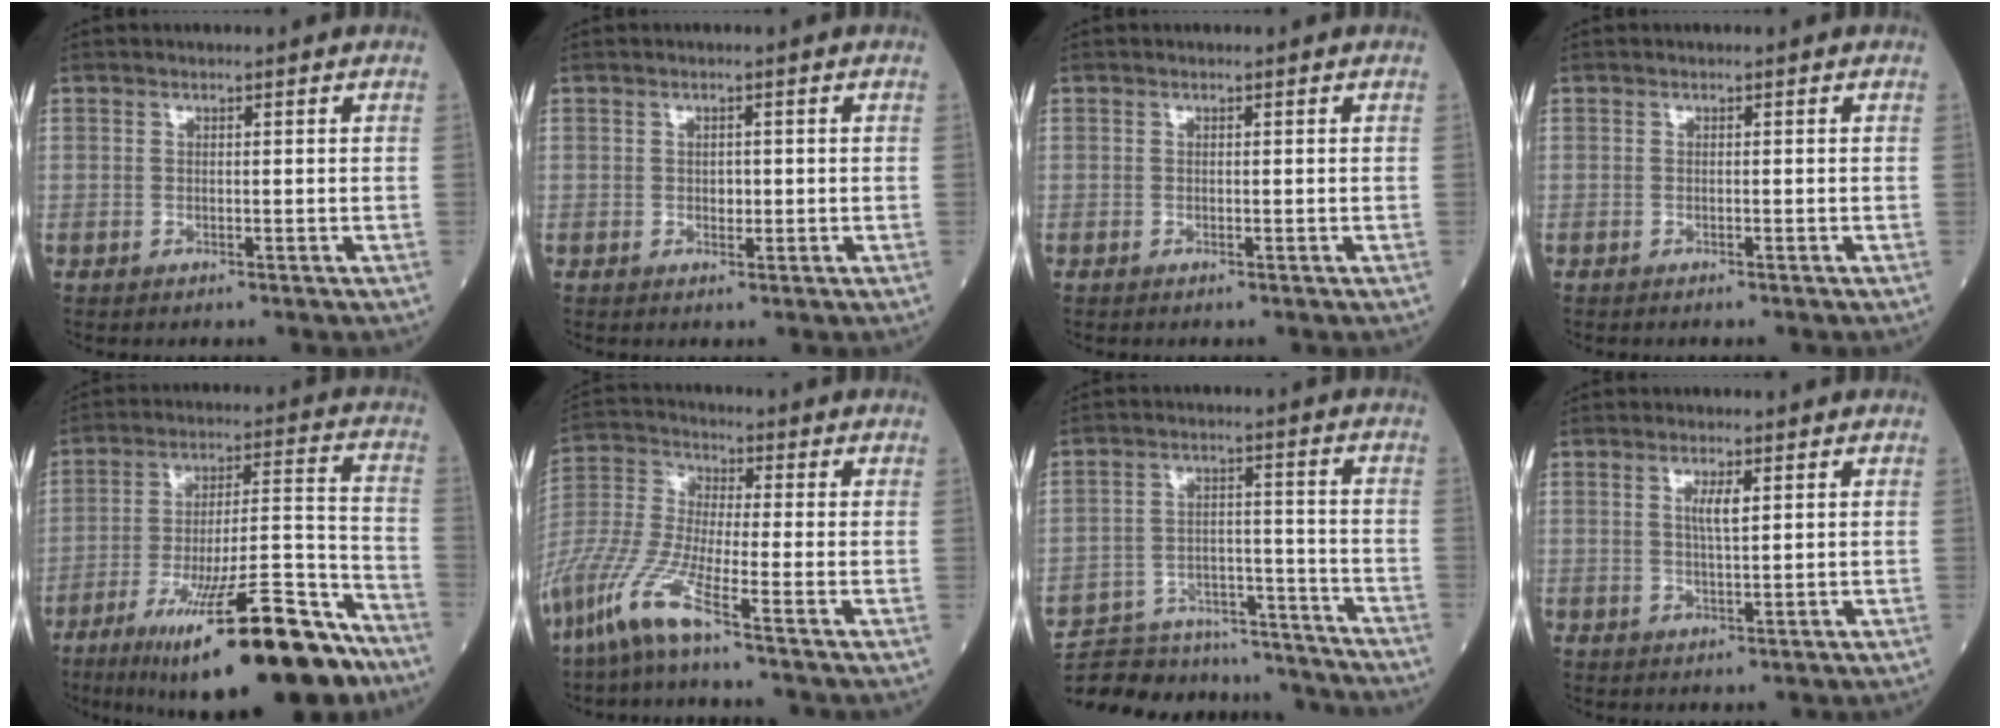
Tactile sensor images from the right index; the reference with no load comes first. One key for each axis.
{"total": 1.2, "fx": -0.1, "fy": 0.9, "fz": 0.8, "tx": -0.011, "ty": 0.001, "tz": 0.000}
{"total": 0.0}
{"total": 0.7, "fx": -0.6, "fy": 0.0, "fz": 0.3, "tx": -0.007, "ty": -0.002, "tz": -0.009}
{"total": 23.3, "fx": -15.7, "fy": 3.4, "fz": 16.8, "tx": -0.211, "ty": 0.001, "tz": -0.250}
{"total": 11.7, "fx": -7.4, "fy": 0.0, "fz": 9.0, "tx": -0.208, "ty": -0.031, "tz": -0.156}
{"total": 22.5, "fx": -21.4, "fy": 4.5, "fz": 5.5, "tx": -0.108, "ty": 0.010, "tz": -0.299}
{"total": 2.8, "fx": 0.9, "fy": 0.4, "fz": 2.6, "tx": -0.051, "ty": -0.003, "tz": 0.014}